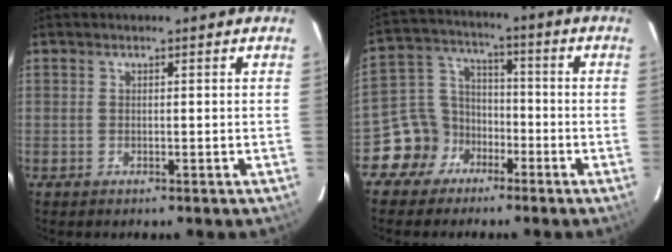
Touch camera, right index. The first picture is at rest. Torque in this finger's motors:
{"motor_torque": [0.24, -0.36, -0.43, -0.21]}